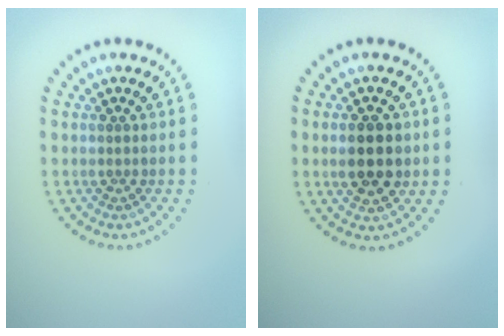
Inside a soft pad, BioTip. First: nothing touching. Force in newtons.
{"total": 3.6, "press": 3.6, "slide": 0.2}